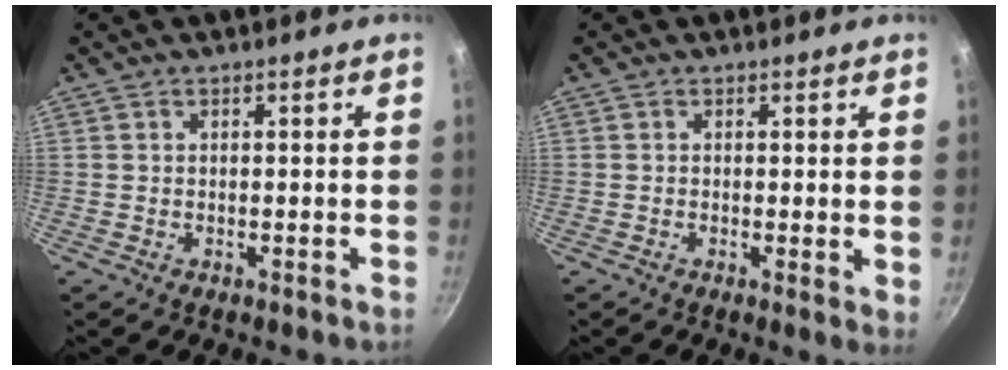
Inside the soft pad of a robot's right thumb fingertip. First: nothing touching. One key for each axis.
{"total": 2.0, "fx": 0.3, "fy": 0.6, "fz": 1.9, "tx": -0.024, "ty": -0.006, "tz": 0.001}